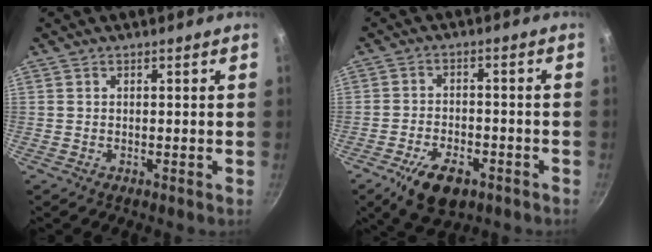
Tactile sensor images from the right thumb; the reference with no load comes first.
{"total": 9.8, "force": [-5.3, 5.0, 6.7], "torque": [-0.104, 0.020, -0.082]}